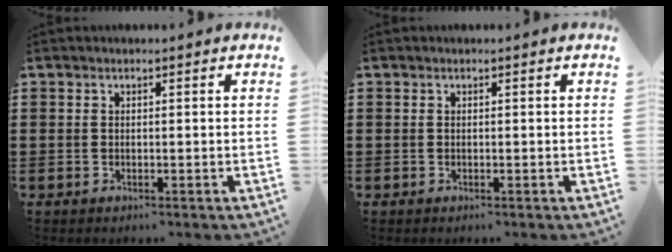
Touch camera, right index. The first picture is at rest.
{"total": 0.0}